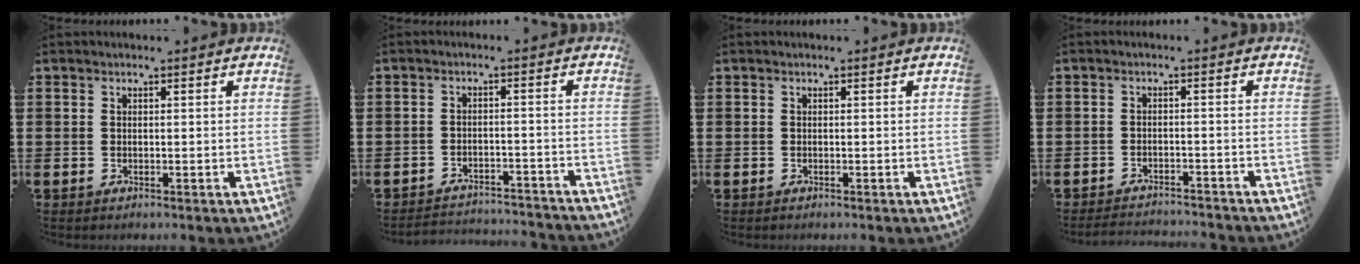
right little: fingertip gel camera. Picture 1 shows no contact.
{"total": 2.7, "force": [-2.7, 0.0, -0.1], "torque": [-0.004, 0.004, -0.059]}
{"total": 0.0}
{"total": 2.2, "force": [-2.2, 0.0, 0.1], "torque": [-0.005, 0.002, -0.046]}